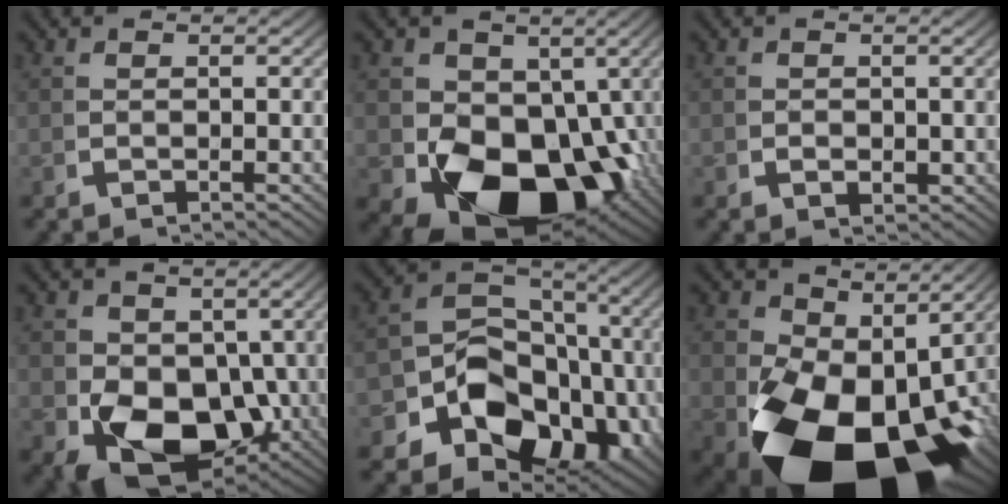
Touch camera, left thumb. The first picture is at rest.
{"total": 18.2, "force": [-3.8, 12.2, 12.9], "torque": [-0.237, -0.101, -0.014]}
{"total": 1.5, "force": [0.0, 1.3, 0.9], "torque": [-0.015, -0.009, 0.002]}
{"total": 13.8, "force": [-3.2, 9.5, 9.6], "torque": [-0.192, -0.091, -0.008]}
{"total": 15.6, "force": [-3.8, 10.9, 10.5], "torque": [-0.178, -0.052, -0.052]}
{"total": 21.9, "force": [-6.1, 12.7, 16.7], "torque": [-0.299, -0.098, -0.048]}